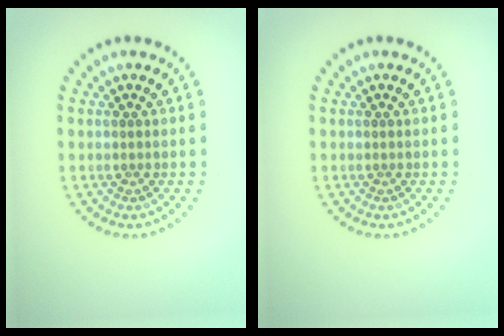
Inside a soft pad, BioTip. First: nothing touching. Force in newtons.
{"total": 0.0}